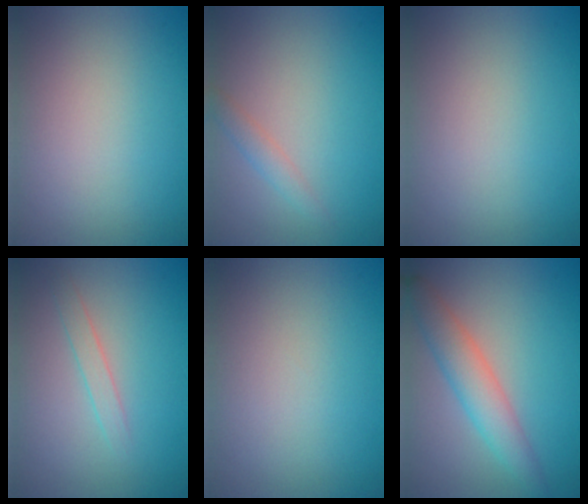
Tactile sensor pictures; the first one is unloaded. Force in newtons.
{"total": 1.4, "press": 1.4, "slide": 0.0}
{"total": 0.0}
{"total": 1.3, "press": 1.3, "slide": 0.1}
{"total": 0.0}
{"total": 4.0, "press": 4.0, "slide": 0.1}